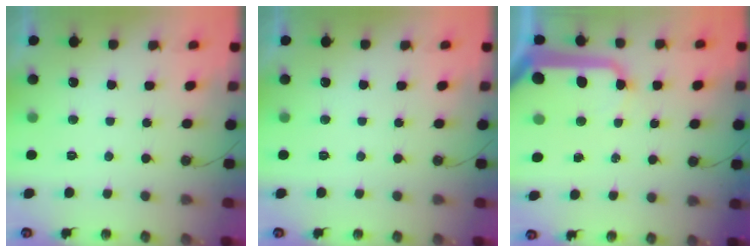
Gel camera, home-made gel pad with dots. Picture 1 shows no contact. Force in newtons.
{"total": 0.0}
{"total": 18.6, "press": 18.5, "slide": 2.1}